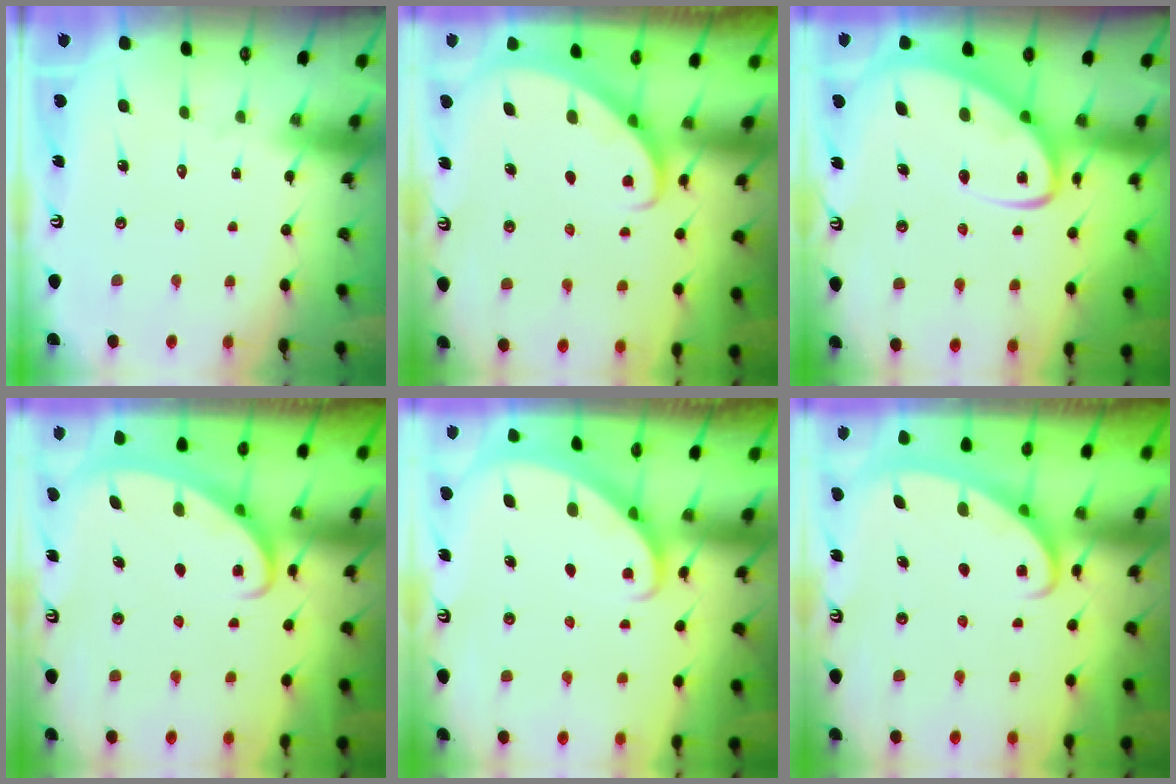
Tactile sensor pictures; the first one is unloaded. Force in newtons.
{"total": 2.8, "press": 2.8, "slide": 0.2}
{"total": 6.6, "press": 6.5, "slide": 0.7}
{"total": 2.5, "press": 2.5, "slide": 0.4}
{"total": 1.8, "press": 1.8, "slide": 0.1}
{"total": 2.7, "press": 2.6, "slide": 0.4}